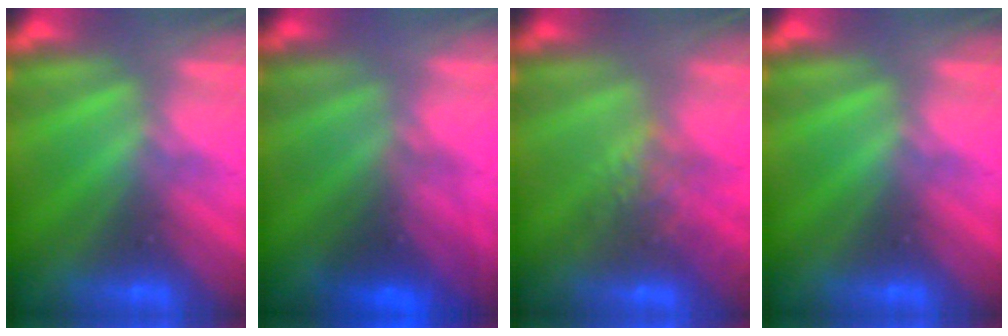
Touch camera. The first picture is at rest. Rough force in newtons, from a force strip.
{"total": 2.2}
{"total": 4.6}
{"total": 0.0}